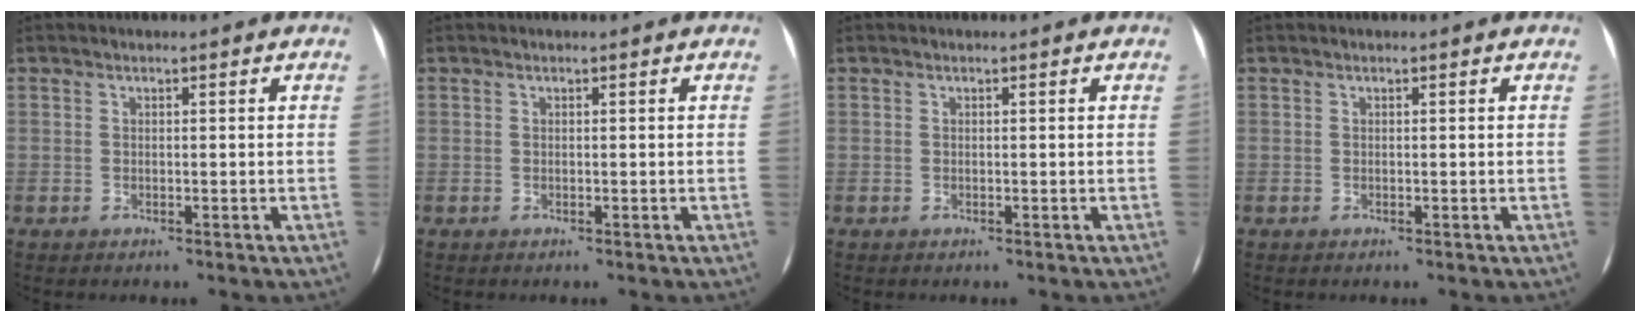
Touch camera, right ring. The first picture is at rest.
{"total": 0.0}
{"total": 0.0}
{"total": 0.0}